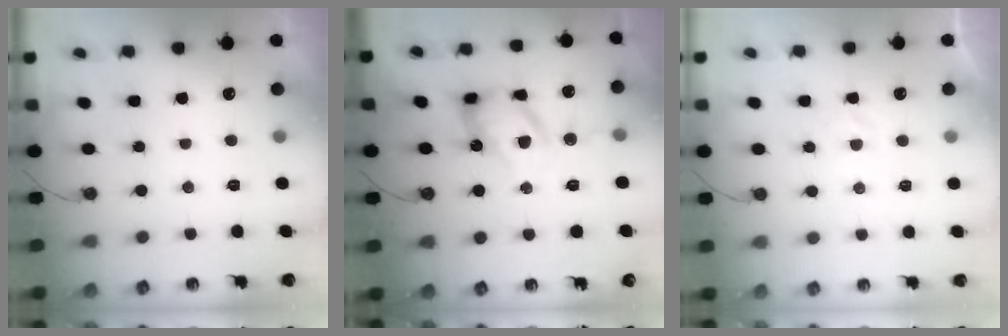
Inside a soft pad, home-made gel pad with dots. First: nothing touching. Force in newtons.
{"total": 14.5, "press": 14.5, "slide": 0.7}
{"total": 2.3, "press": 2.3, "slide": 0.4}